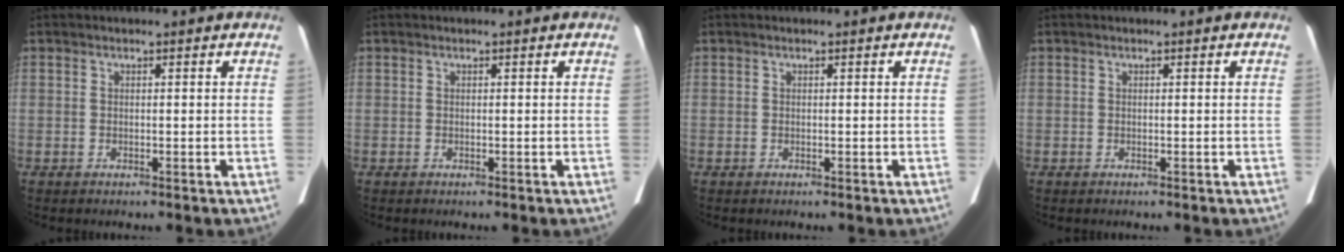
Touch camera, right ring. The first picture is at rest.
{"total": 0.0}
{"total": 0.0}
{"total": 0.0}